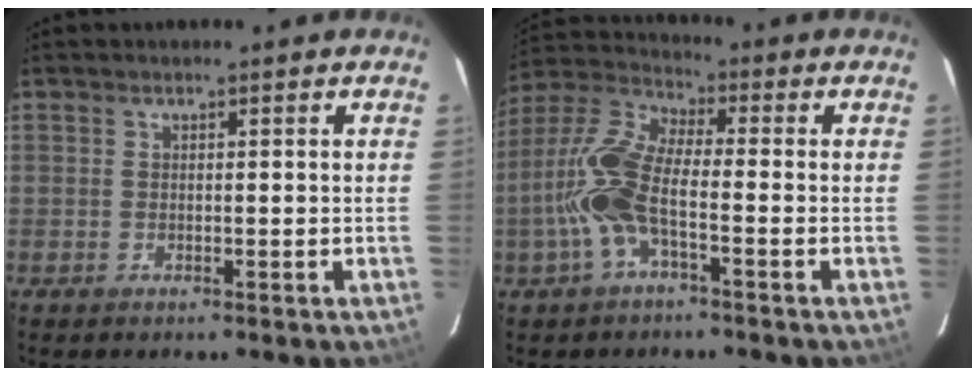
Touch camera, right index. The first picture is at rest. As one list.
[{"total": 11.6, "force": [-3.2, 3.5, 10.6], "torque": [-0.242, 0.007, -0.067]}]